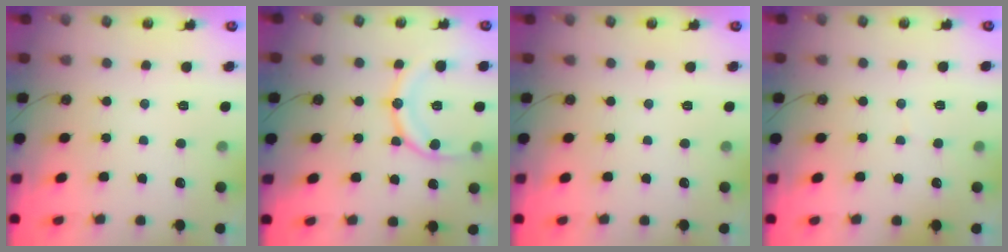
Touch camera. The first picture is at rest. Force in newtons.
{"total": 13.4, "press": 13.3, "slide": 1.5}
{"total": 0.0}
{"total": 4.1, "press": 4.0, "slide": 1.0}